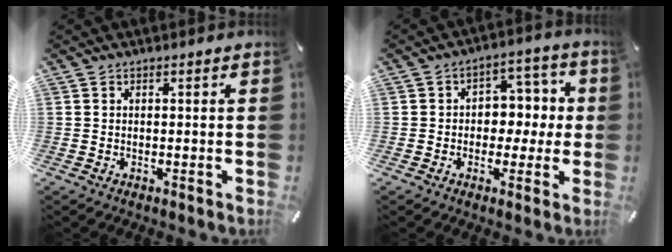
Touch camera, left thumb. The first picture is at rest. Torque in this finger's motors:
{"motor_torque": [1.28, 1.24, 0.66, 0.16, 0.01]}